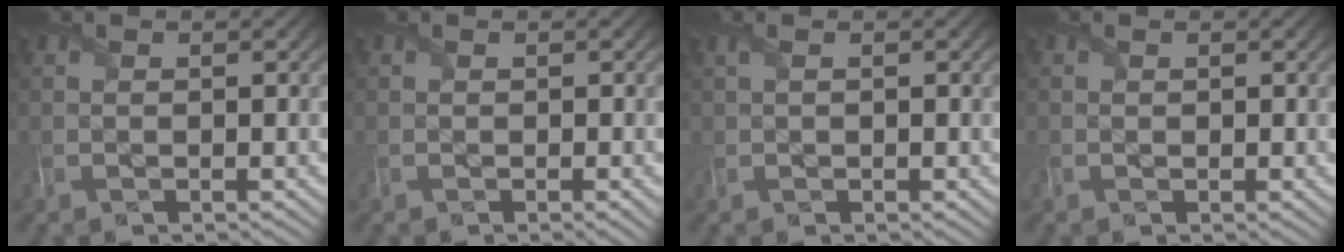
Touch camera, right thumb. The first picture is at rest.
{"total": 0.5, "force": [-0.2, 0.2, 0.5], "torque": [-0.007, -0.003, -0.007]}
{"total": 1.1, "force": [0.3, 0.5, 0.9], "torque": [-0.020, 0.003, 0.007]}
{"total": 0.5, "force": [0.1, 0.5, -0.2], "torque": [0.007, 0.000, 0.001]}